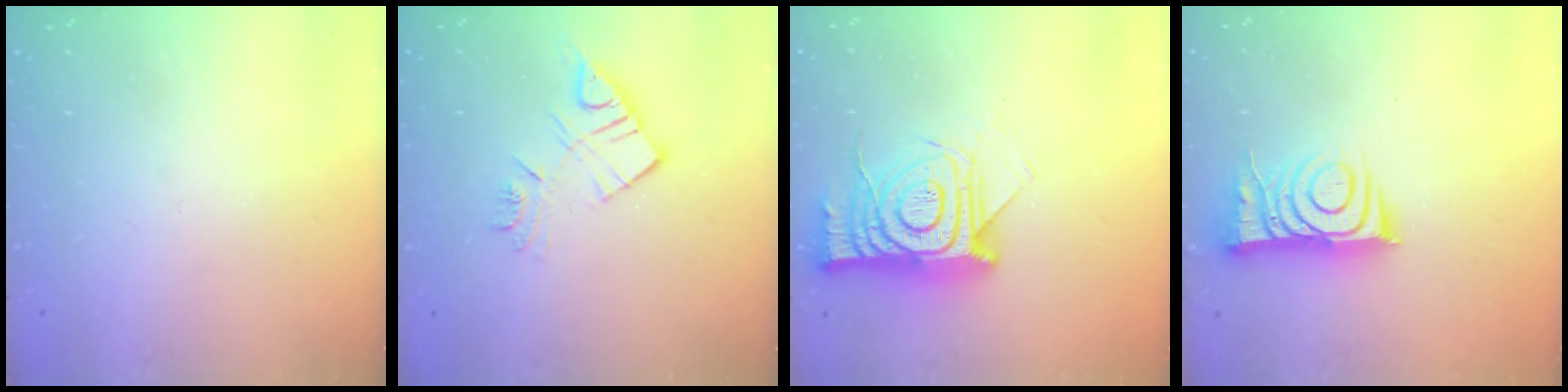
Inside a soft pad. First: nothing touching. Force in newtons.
{"total": 11.4, "press": 11.4, "slide": 0.9}
{"total": 15.6, "press": 15.5, "slide": 1.2}
{"total": 9.4, "press": 9.4, "slide": 0.6}